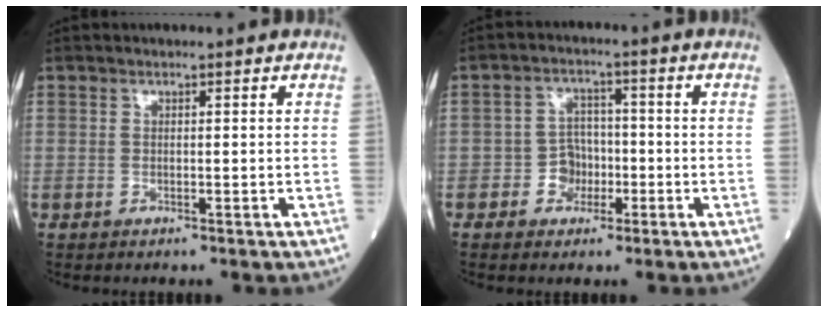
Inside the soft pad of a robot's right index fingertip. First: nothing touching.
{"total": 4.2, "force": [-1.5, 3.7, 1.4], "torque": [-0.018, 0.012, -0.026]}